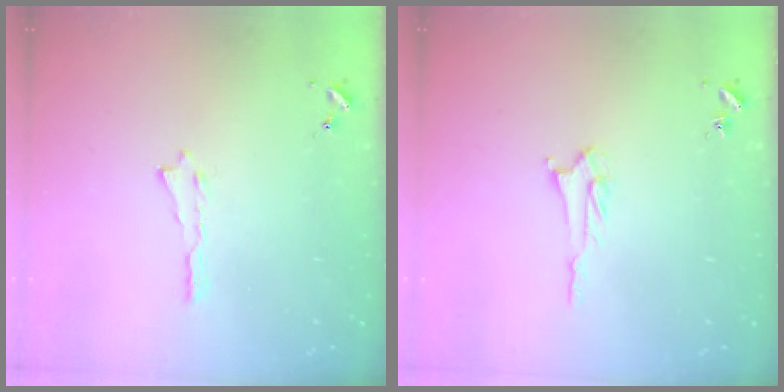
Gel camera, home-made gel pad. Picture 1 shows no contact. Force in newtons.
{"total": 3.0, "press": 3.0, "slide": 0.3}